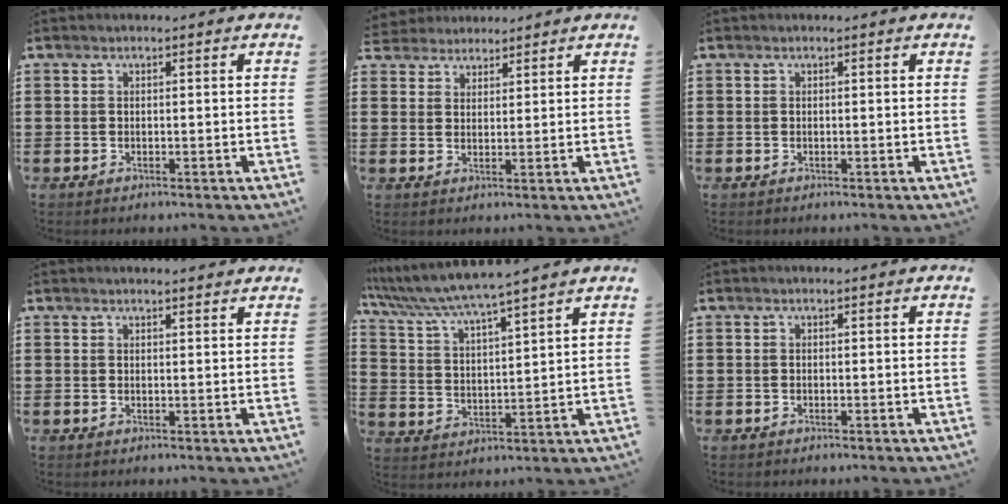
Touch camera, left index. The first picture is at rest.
{"total": 2.7, "force": [2.4, 1.1, -0.5], "torque": [-0.003, 0.002, 0.045]}
{"total": 0.0}
{"total": 1.4, "force": [1.4, 0.0, 0.4], "torque": [-0.010, -0.001, 0.026]}
{"total": 5.5, "force": [5.0, -0.7, 2.3], "torque": [-0.068, -0.037, 0.079]}
{"total": 0.0}